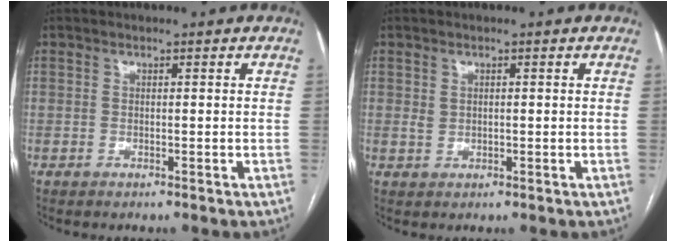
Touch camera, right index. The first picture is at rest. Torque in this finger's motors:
{"motor_torque": [0.25, 0.19, 0.03, 0.01]}